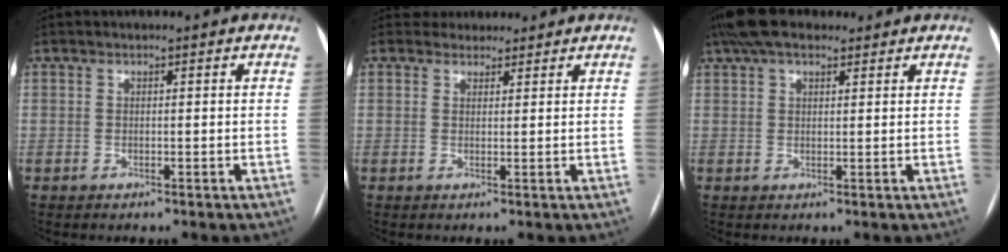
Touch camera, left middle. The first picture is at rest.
{"total": 3.0, "force": [2.6, 1.4, -0.3], "torque": [0.011, 0.014, 0.036]}
{"total": 7.1, "force": [5.2, 2.9, 3.8], "torque": [-0.075, 0.040, 0.093]}